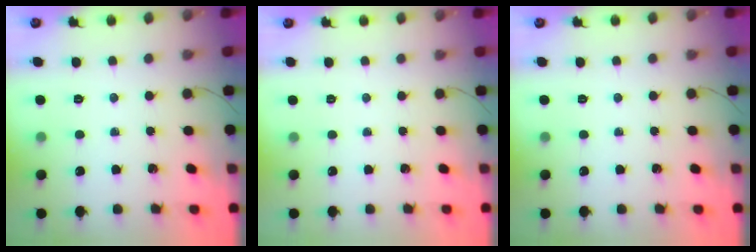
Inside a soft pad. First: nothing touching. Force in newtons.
{"total": 2.5, "press": 2.4, "slide": 0.5}
{"total": 0.0}